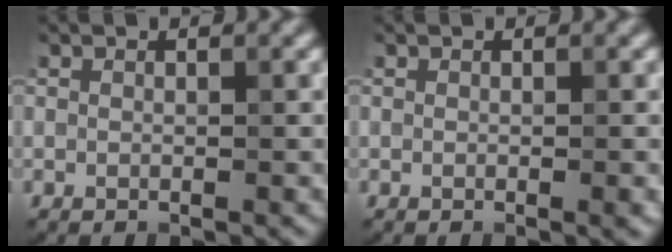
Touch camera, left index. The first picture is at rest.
{"total": 0.7, "force": [-0.2, 0.1, 0.7], "torque": [-0.007, 0.000, -0.002]}